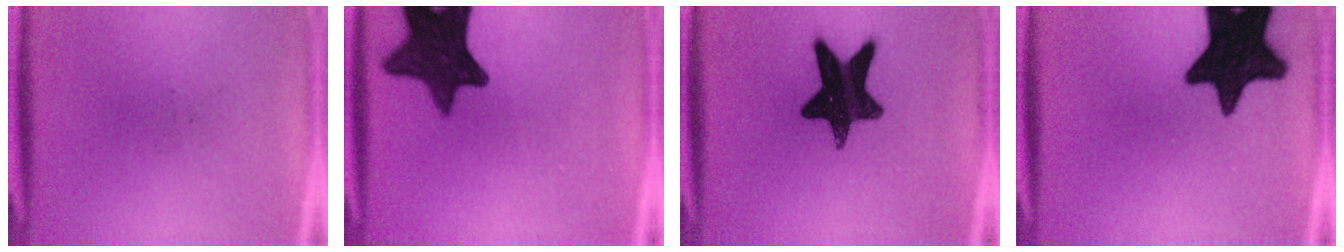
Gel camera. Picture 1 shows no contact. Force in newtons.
{"total": 13.7}
{"total": 15.1}
{"total": 17.6}